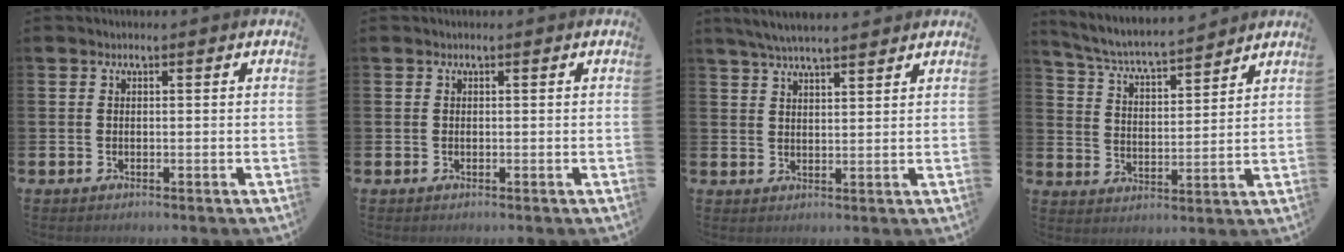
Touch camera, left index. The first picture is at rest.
{"total": 0.0}
{"total": 5.2, "force": [4.8, 0.6, 1.9], "torque": [-0.047, -0.012, 0.088]}
{"total": 5.9, "force": [5.6, 0.3, 1.7], "torque": [-0.060, -0.040, 0.095]}